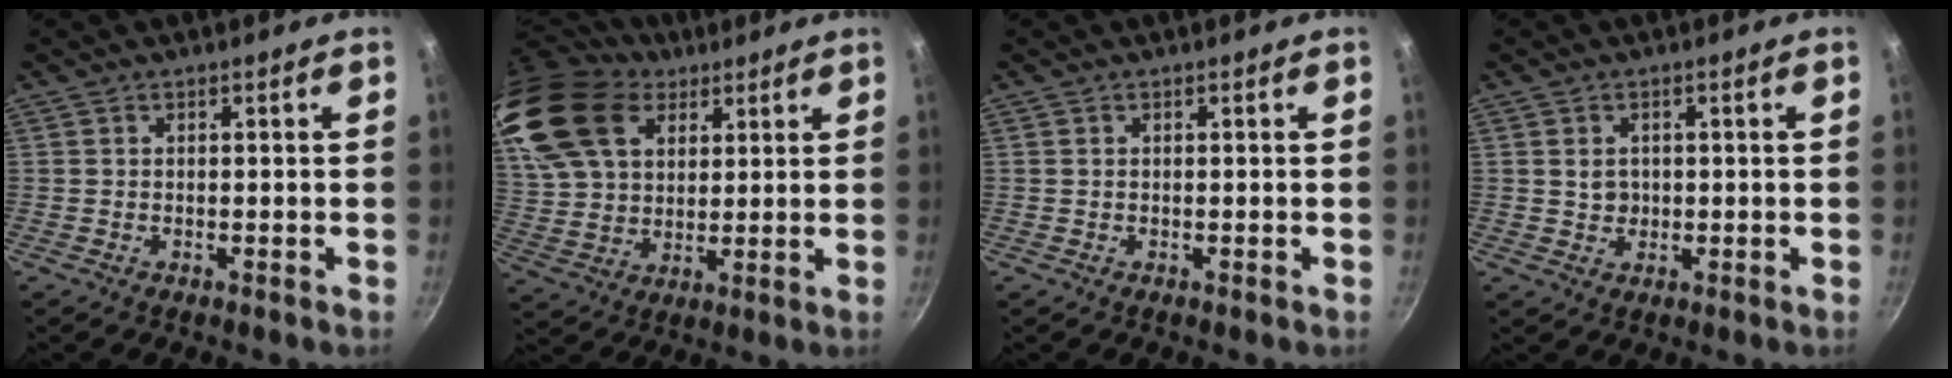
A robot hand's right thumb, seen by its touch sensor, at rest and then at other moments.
{"total": 20.9, "force": [11.6, 13.3, 11.3], "torque": [-0.214, -0.015, 0.221]}
{"total": 0.0}
{"total": 2.6, "force": [0.3, 2.2, 1.3], "torque": [-0.013, 0.000, 0.006]}